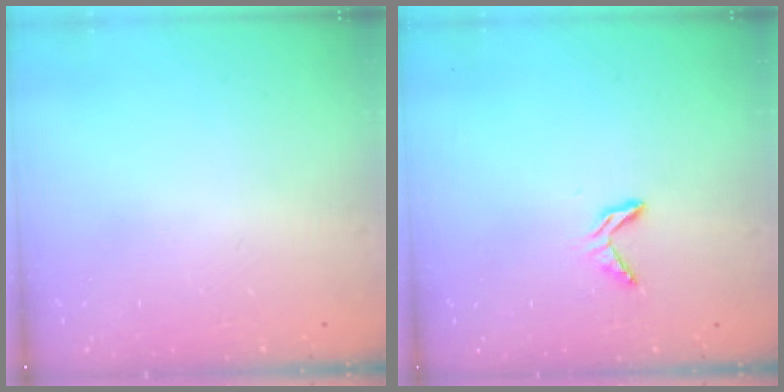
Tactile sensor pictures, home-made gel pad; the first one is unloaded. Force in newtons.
{"total": 5.0, "press": 5.0, "slide": 0.4}